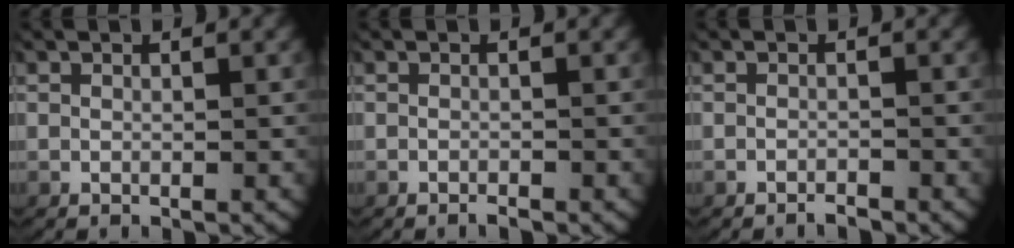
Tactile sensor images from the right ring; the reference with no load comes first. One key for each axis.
{"total": 0.8, "fx": -0.8, "fy": 0.1, "fz": 0.1, "tx": -0.005, "ty": -0.004, "tz": -0.012}
{"total": 1.2, "fx": -1.2, "fy": 0.1, "fz": 0.1, "tx": -0.001, "ty": -0.006, "tz": -0.019}